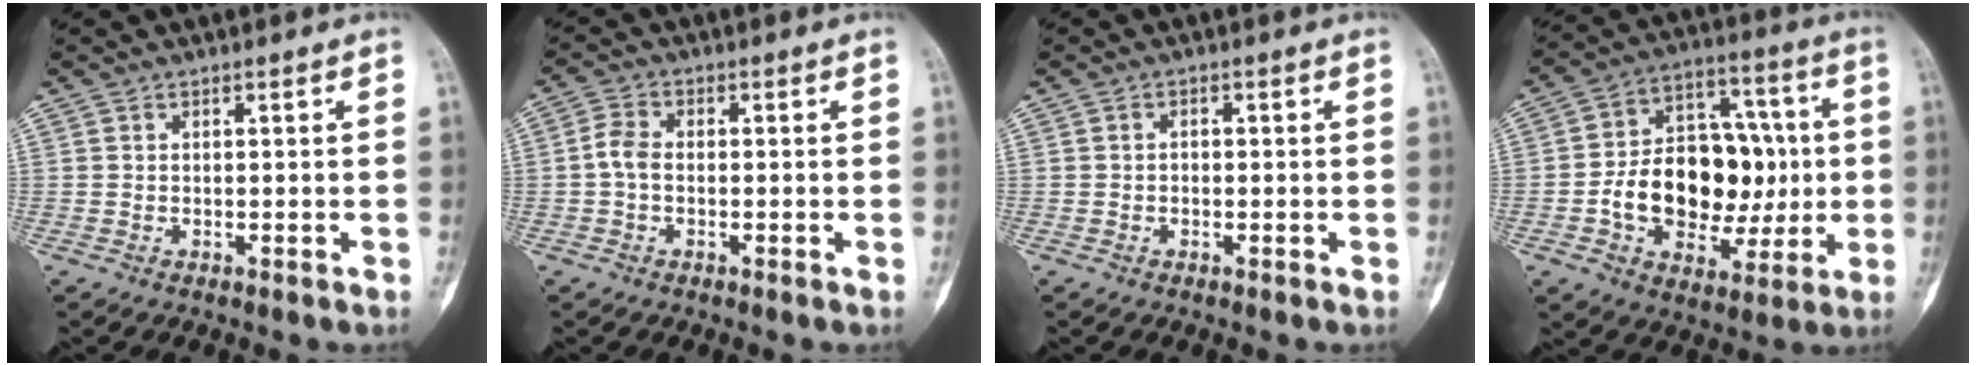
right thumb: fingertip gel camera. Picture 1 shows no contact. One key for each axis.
{"total": 3.7, "fx": -0.4, "fy": 2.4, "fz": 2.8, "tx": -0.058, "ty": 0.011, "tz": -0.014}
{"total": 0.9, "fx": -0.1, "fy": 0.7, "fz": 0.7, "tx": -0.010, "ty": 0.005, "tz": -0.001}
{"total": 19.4, "fx": -1.7, "fy": 13.8, "fz": 13.5, "tx": -0.169, "ty": 0.037, "tz": -0.017}